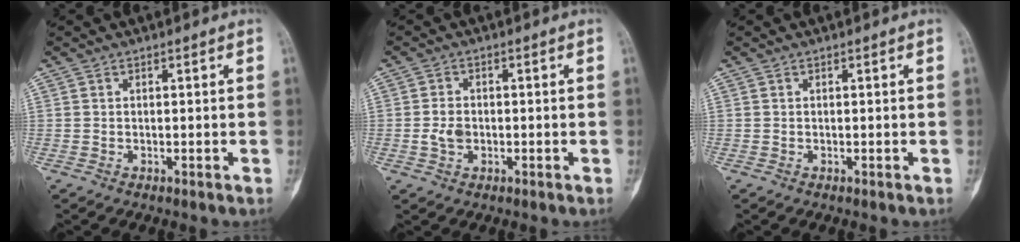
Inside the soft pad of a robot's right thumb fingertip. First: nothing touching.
{"total": 3.3, "force": [-0.5, 2.4, 2.2], "torque": [-0.036, 0.005, -0.009]}
{"total": 0.0}